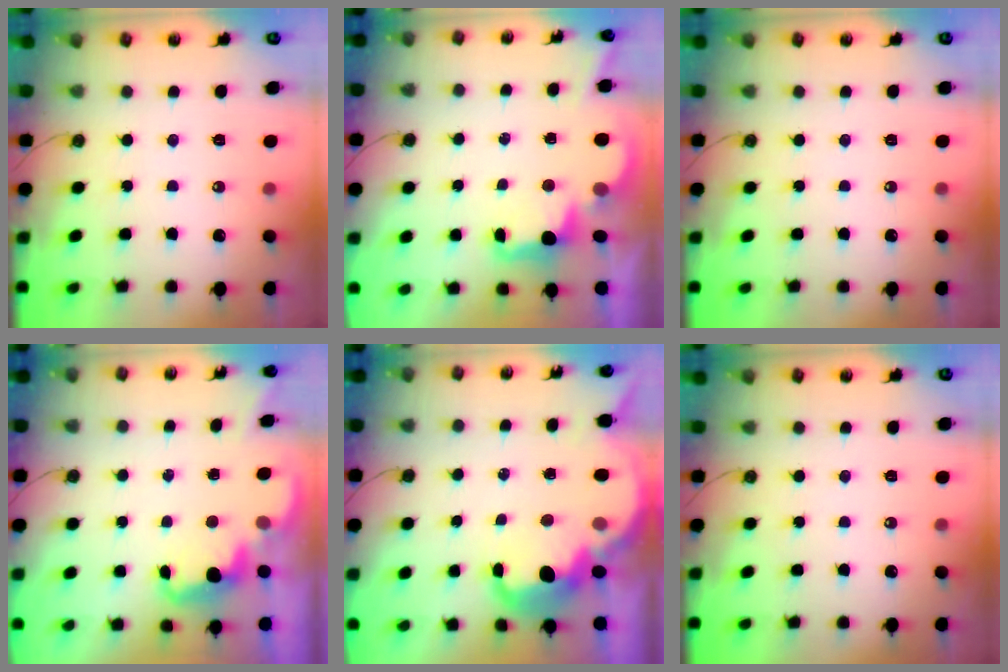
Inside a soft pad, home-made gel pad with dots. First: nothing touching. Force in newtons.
{"total": 2.7, "press": 2.6, "slide": 0.8}
{"total": 0.0}
{"total": 2.4, "press": 2.3, "slide": 0.7}
{"total": 9.3, "press": 9.3, "slide": 0.6}
{"total": 0.0}